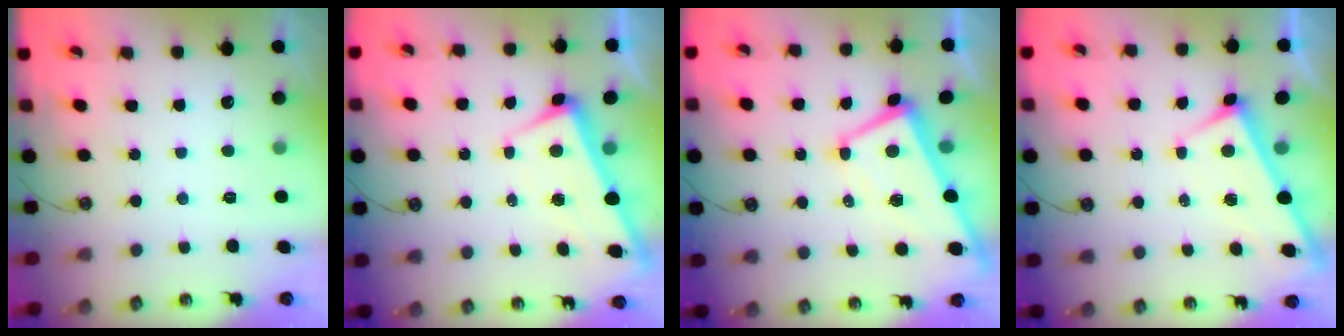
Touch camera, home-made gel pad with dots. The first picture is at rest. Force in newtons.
{"total": 1.7, "press": 1.6, "slide": 0.5}
{"total": 2.8, "press": 2.7, "slide": 0.9}
{"total": 2.6, "press": 2.6, "slide": 0.2}